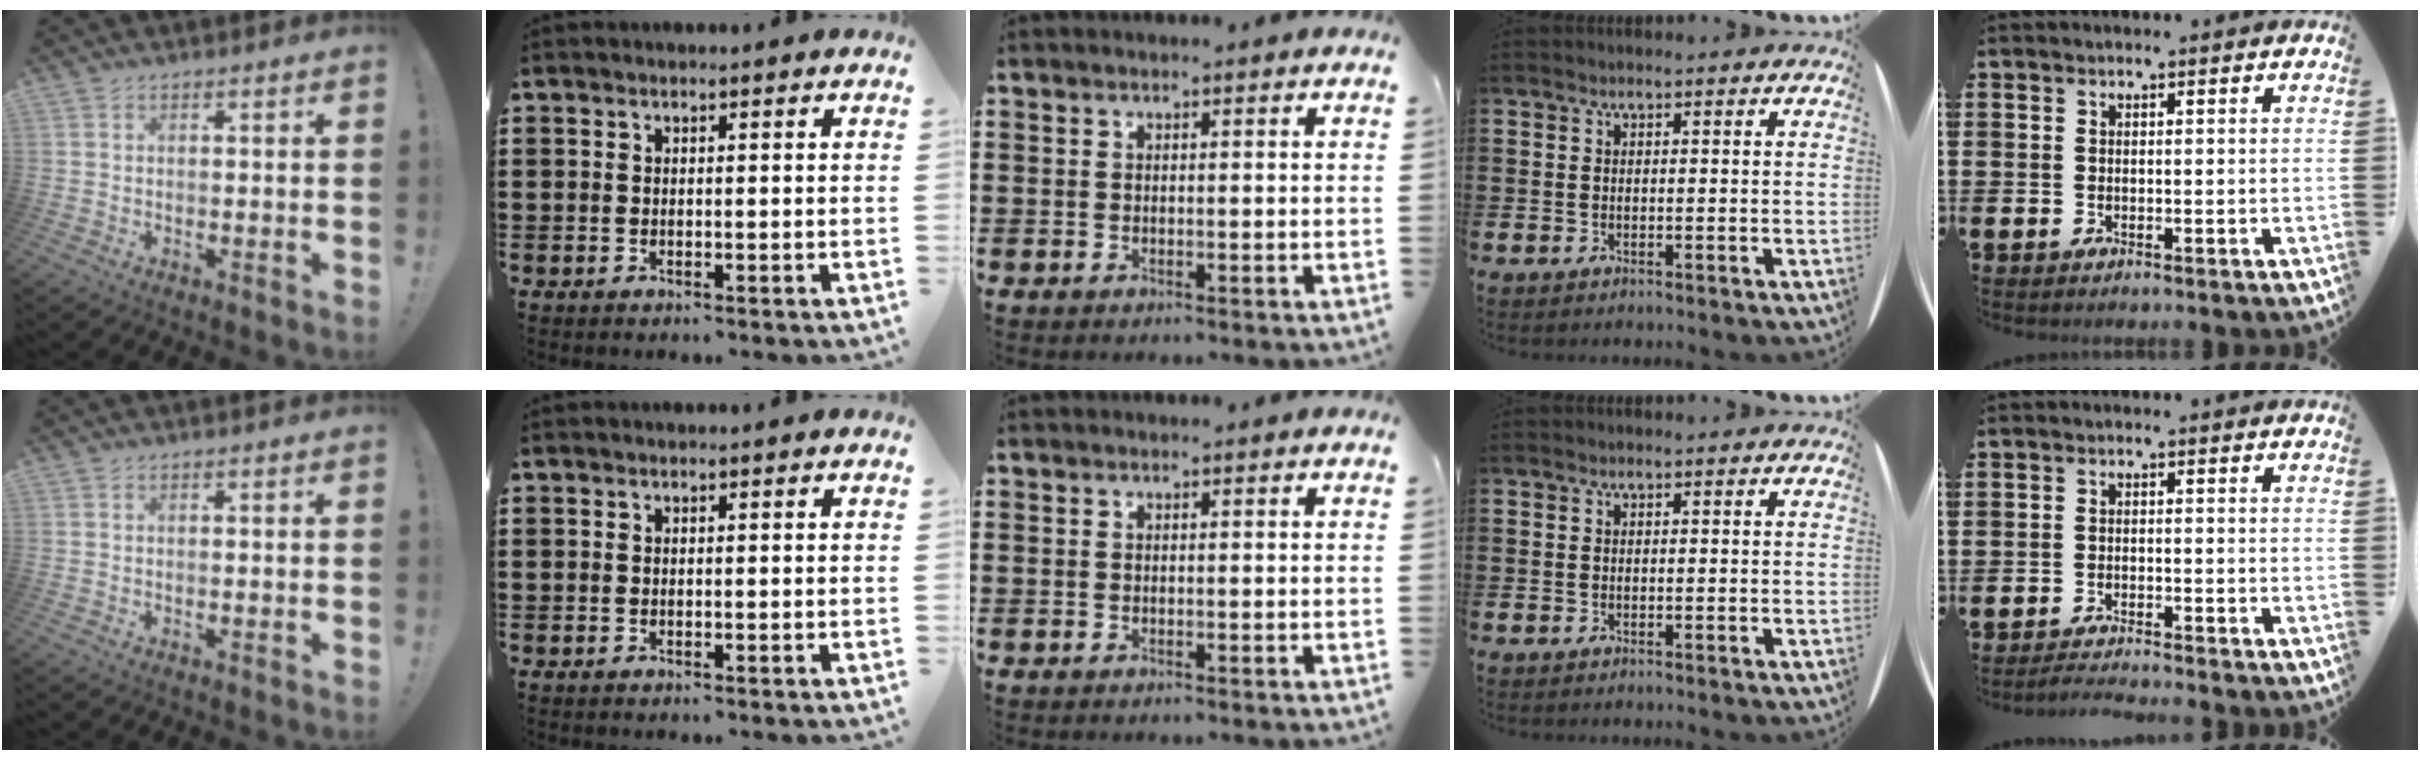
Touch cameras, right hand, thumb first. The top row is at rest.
{"little": {"total": 1.5, "force": [-1.5, -0.2, 0.2], "torque": [-0.004, 0.004, -0.030]}}